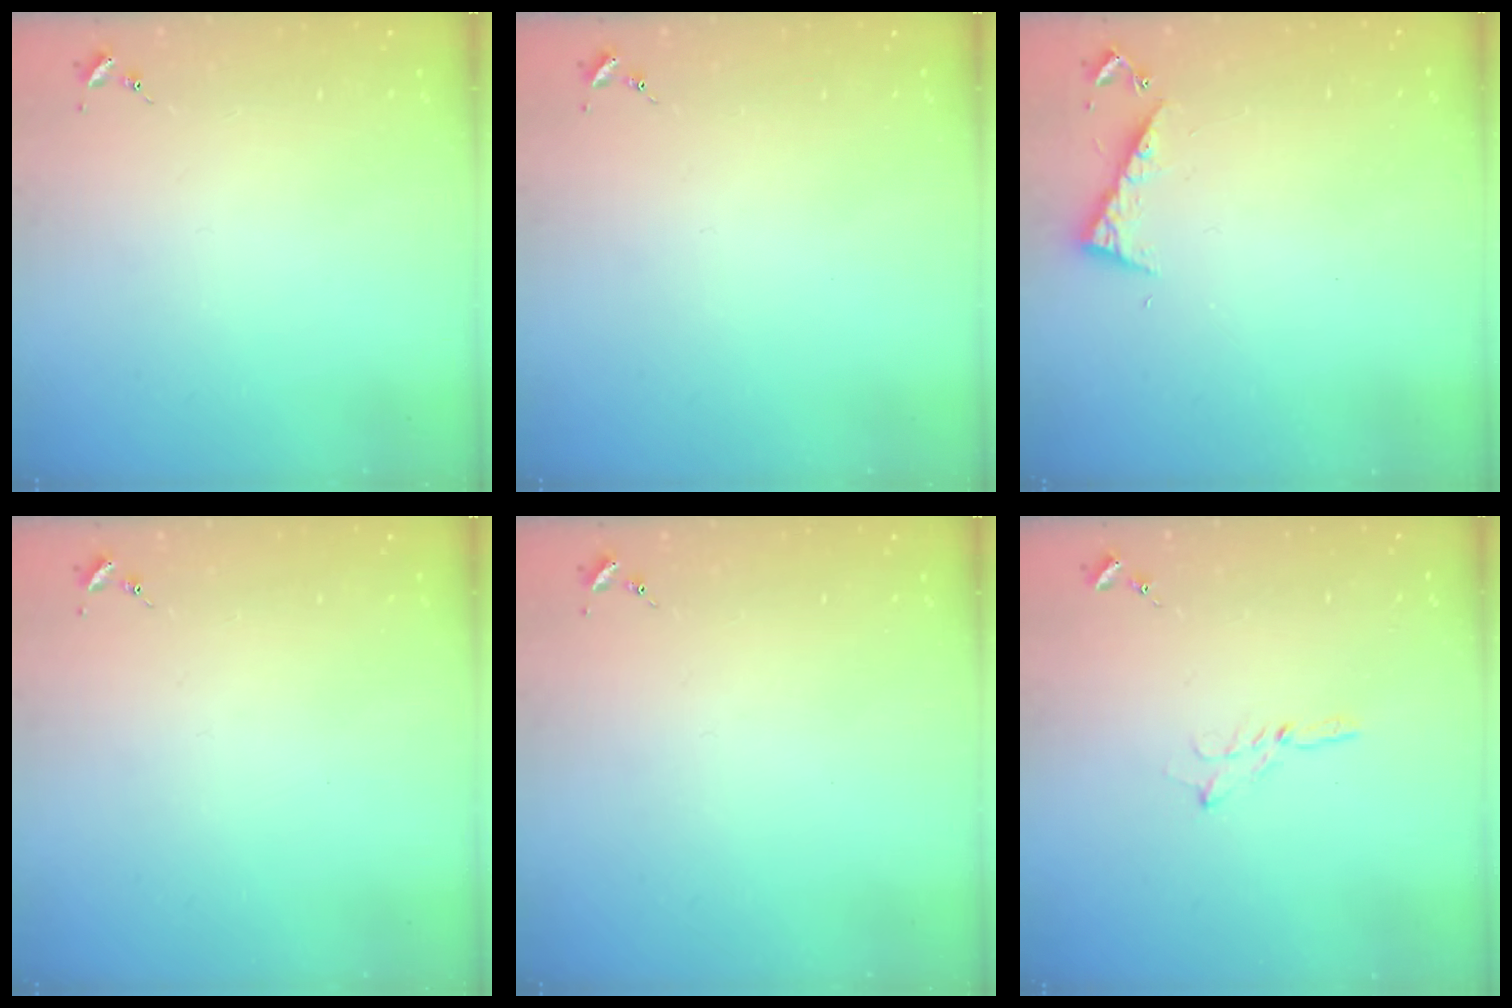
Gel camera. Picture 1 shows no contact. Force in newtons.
{"total": 0.0}
{"total": 7.2, "press": 7.1, "slide": 0.6}
{"total": 0.0}
{"total": 0.0}
{"total": 1.8, "press": 1.8, "slide": 0.2}